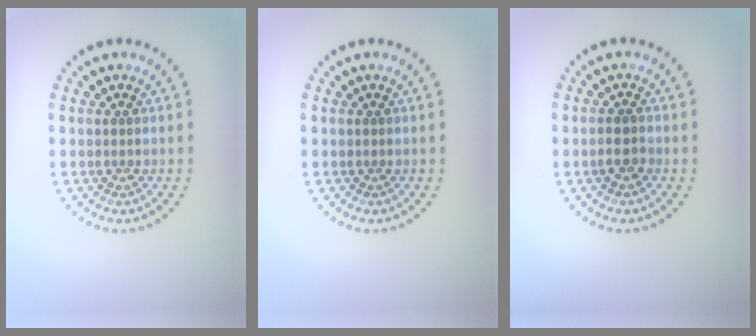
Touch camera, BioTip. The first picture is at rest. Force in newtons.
{"total": 0.0}
{"total": 1.5, "press": 1.4, "slide": 0.7}